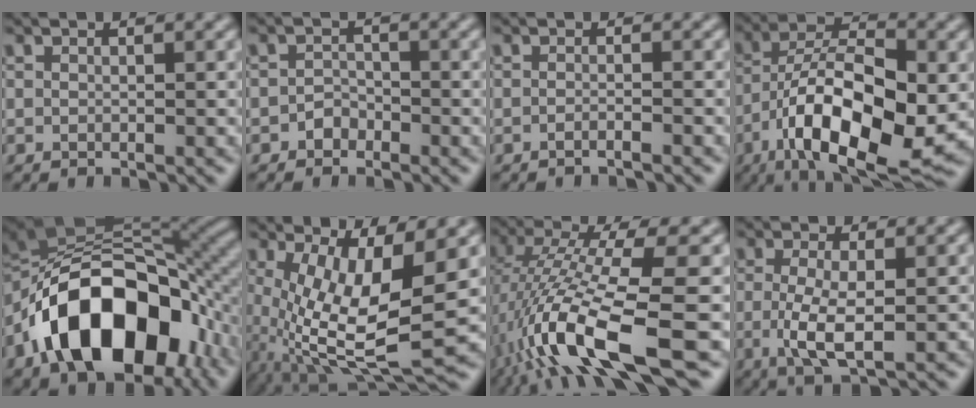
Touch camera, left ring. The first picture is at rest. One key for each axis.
{"total": 1.3, "fx": -0.9, "fy": 0.9, "fz": 0.2, "tx": 0.001, "ty": 0.007, "tz": -0.016}
{"total": 1.1, "fx": -0.8, "fy": 0.2, "fz": 0.7, "tx": -0.006, "ty": -0.001, "tz": -0.019}
{"total": 13.5, "fx": -5.0, "fy": 5.4, "fz": 11.3, "tx": -0.185, "ty": 0.000, "tz": -0.088}
{"total": 15.8, "fx": -6.5, "fy": 9.2, "fz": 11.1, "tx": -0.176, "ty": 0.001, "tz": -0.121}
{"total": 10.5, "fx": -0.1, "fy": 3.4, "fz": 9.9, "tx": -0.195, "ty": -0.023, "tz": 0.006}
{"total": 12.0, "fx": -3.8, "fy": 2.7, "fz": 11.0, "tx": -0.209, "ty": -0.004, "tz": -0.065}
{"total": 4.3, "fx": -0.5, "fy": 1.3, "fz": 4.0, "tx": -0.089, "ty": -0.009, "tz": -0.009}